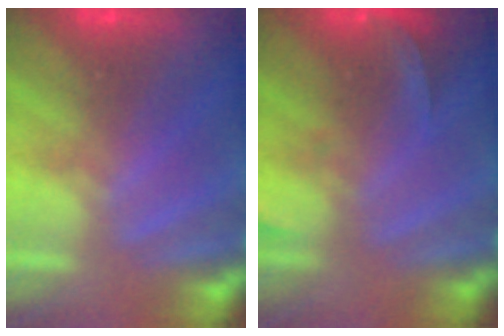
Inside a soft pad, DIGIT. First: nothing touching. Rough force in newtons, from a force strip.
{"total": 2.6}